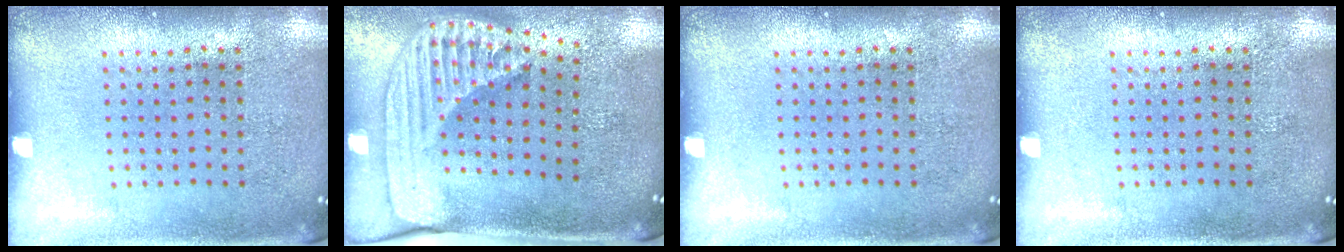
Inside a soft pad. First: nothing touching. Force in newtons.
{"total": 2.5, "press": 1.8, "slide": 1.7}
{"total": 0.0}
{"total": 0.0}